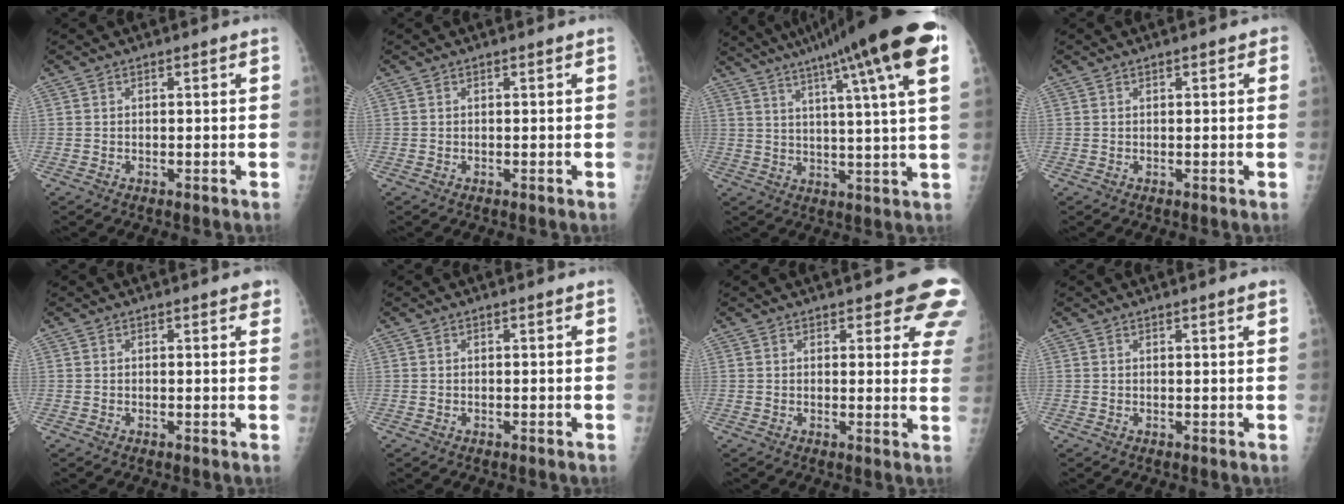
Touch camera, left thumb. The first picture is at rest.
{"total": 0.0}
{"total": 22.1, "force": [12.5, 1.5, 18.2], "torque": [-0.277, -0.009, 0.164]}
{"total": 1.9, "force": [0.8, 0.9, 1.4], "torque": [-0.014, 0.001, 0.009]}
{"total": 1.9, "force": [1.2, 0.7, 1.3], "torque": [-0.008, -0.002, 0.010]}
{"total": 0.0}
{"total": 9.6, "force": [7.4, 3.4, 5.1], "torque": [-0.009, -0.032, 0.064]}
{"total": 1.3, "force": [0.9, 0.0, 1.0], "torque": [-0.011, -0.005, 0.012]}